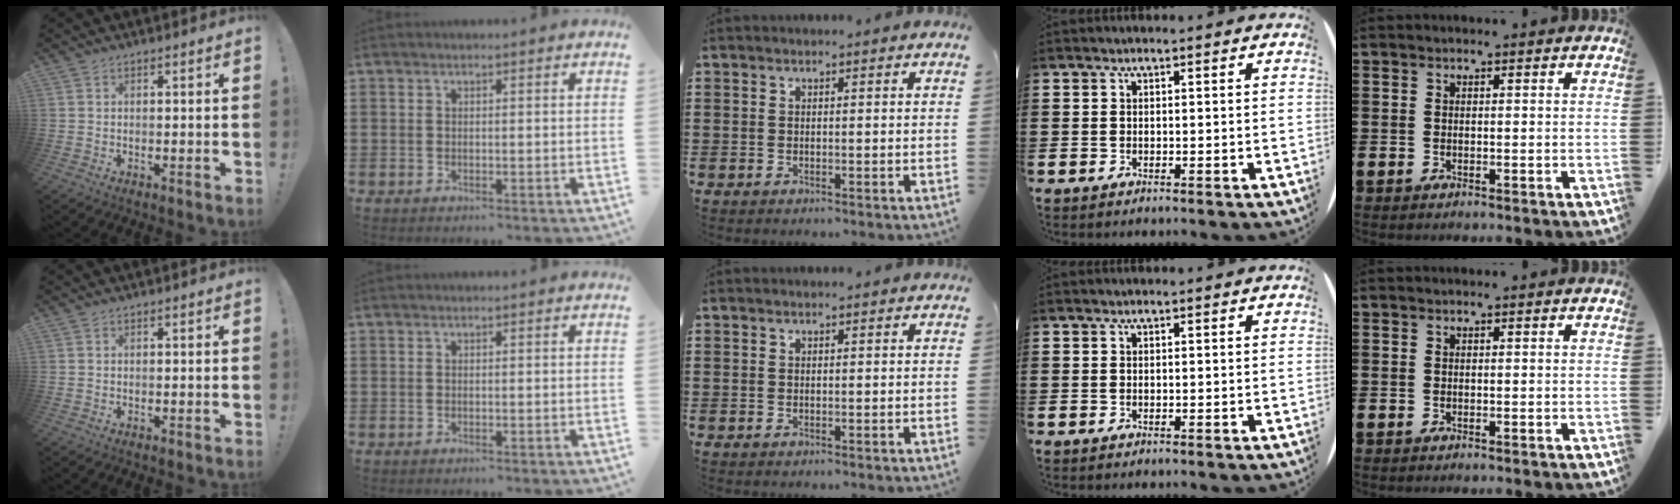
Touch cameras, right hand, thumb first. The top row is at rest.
{}